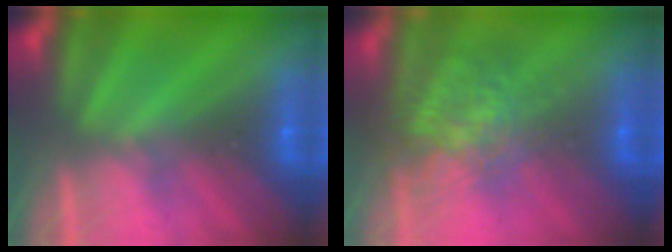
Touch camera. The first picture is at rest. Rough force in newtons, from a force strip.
{"total": 7.5}